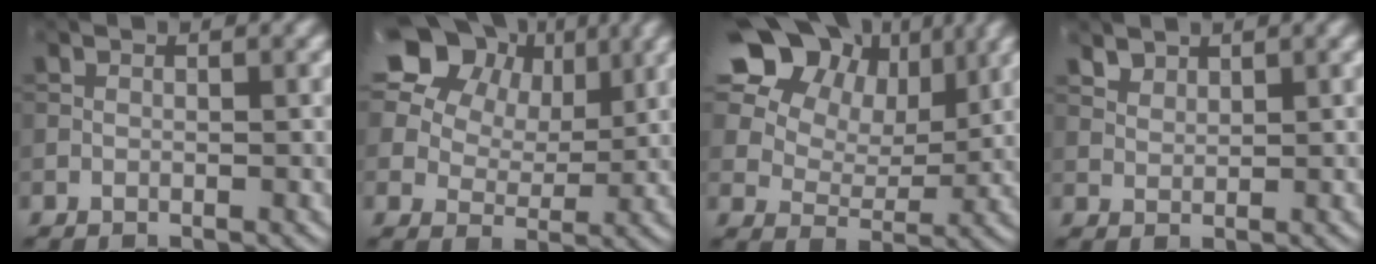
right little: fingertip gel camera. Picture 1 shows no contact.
{"total": 20.1, "force": [10.9, 14.0, 9.5], "torque": [-0.221, 0.057, 0.203]}
{"total": 17.8, "force": [9.7, 12.2, 8.6], "torque": [-0.182, 0.041, 0.197]}
{"total": 1.6, "force": [1.4, 0.6, 0.4], "torque": [-0.014, -0.003, 0.038]}